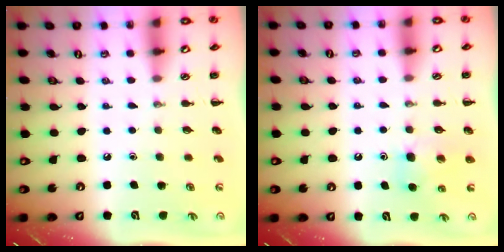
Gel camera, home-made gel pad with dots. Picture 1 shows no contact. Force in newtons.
{"total": 6.2, "press": 6.1, "slide": 1.5}